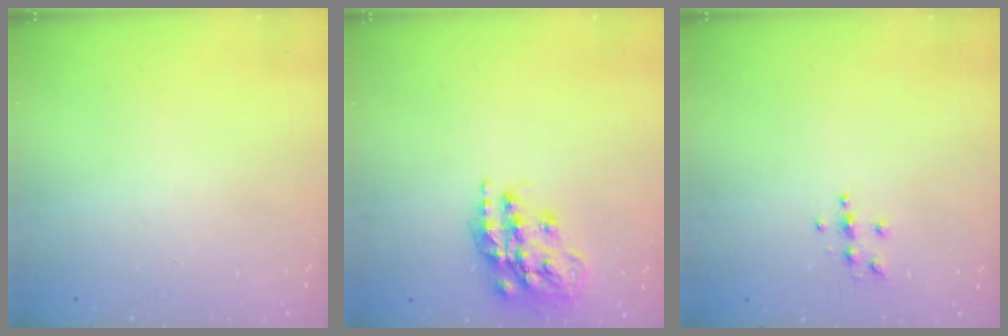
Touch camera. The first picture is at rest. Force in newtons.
{"total": 16.2, "press": 16.1, "slide": 1.2}
{"total": 4.6, "press": 4.5, "slide": 0.5}